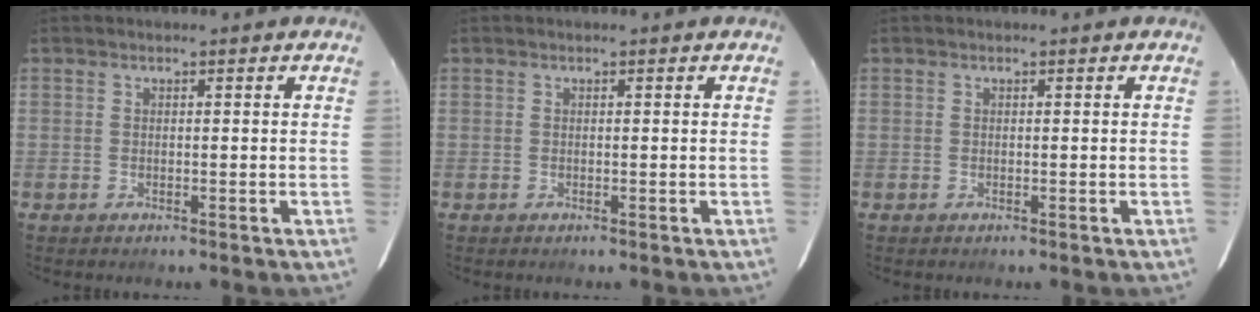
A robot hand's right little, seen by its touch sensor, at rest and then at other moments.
{"total": 0.0}
{"total": 0.0}